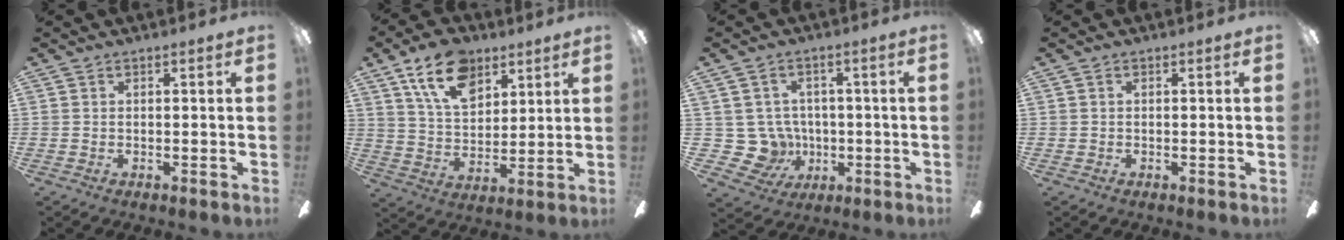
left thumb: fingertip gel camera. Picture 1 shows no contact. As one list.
[{"total": 14.9, "force": [8.8, 8.7, 8.2], "torque": [-0.133, -0.023, 0.162]}, {"total": 9.0, "force": [-0.3, 8.6, 2.7], "torque": [-0.086, -0.005, 0.002]}, {"total": 0.0}]